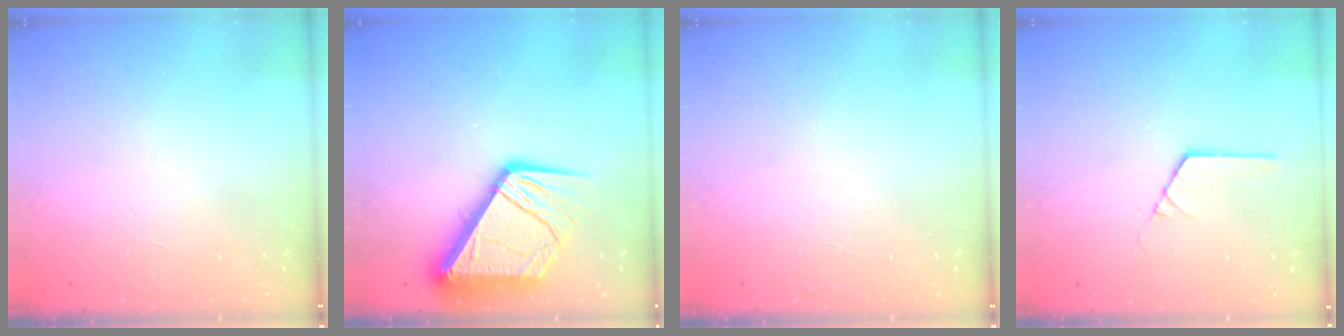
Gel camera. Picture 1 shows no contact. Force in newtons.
{"total": 15.1, "press": 15.0, "slide": 1.7}
{"total": 0.0}
{"total": 1.3, "press": 1.3, "slide": 0.2}